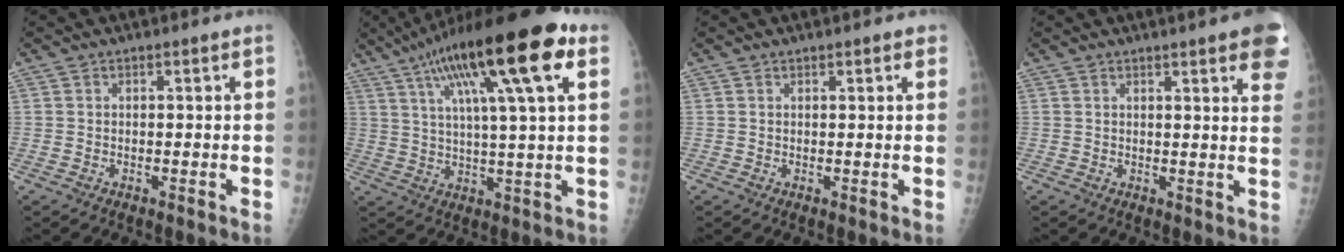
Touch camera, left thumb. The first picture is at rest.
{"total": 21.8, "force": [10.1, 4.1, 18.9], "torque": [-0.309, 0.005, 0.159]}
{"total": 1.4, "force": [1.0, 0.5, 0.9], "torque": [-0.006, -0.002, 0.010]}
{"total": 9.9, "force": [5.8, 1.7, 7.9], "torque": [-0.074, -0.012, 0.057]}